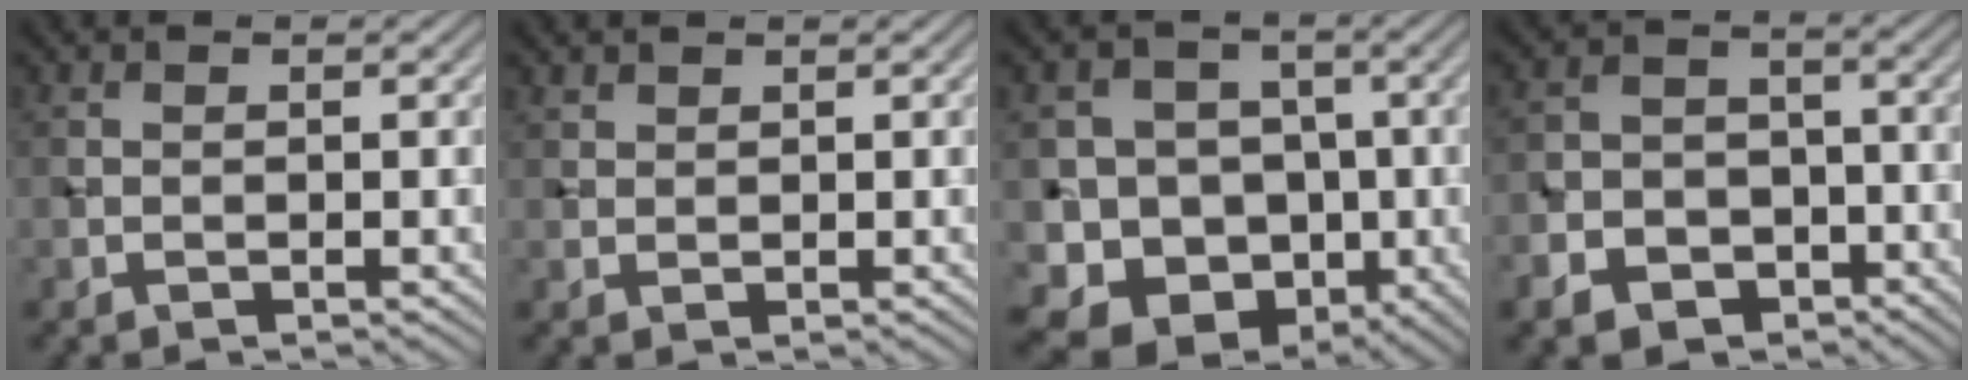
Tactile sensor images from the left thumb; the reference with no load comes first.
{"total": 1.3, "force": [1.1, 0.6, 0.2], "torque": [-0.008, 0.003, 0.028]}
{"total": 10.6, "force": [-3.0, 9.4, 3.9], "torque": [-0.075, -0.015, -0.080]}
{"total": 8.4, "force": [-4.9, 6.2, 2.7], "torque": [-0.058, -0.020, -0.096]}